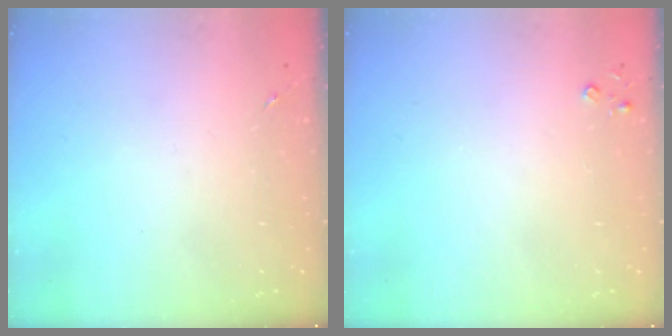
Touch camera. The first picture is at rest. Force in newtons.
{"total": 2.6, "press": 2.6, "slide": 0.3}